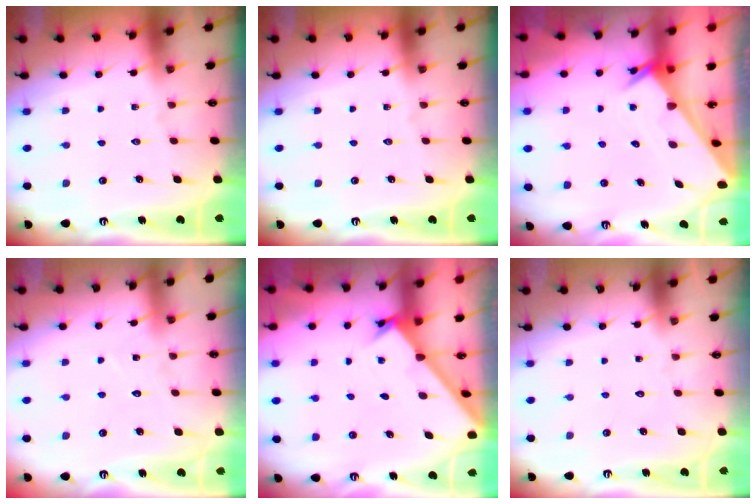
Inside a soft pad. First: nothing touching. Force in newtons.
{"total": 0.0}
{"total": 3.3, "press": 3.2, "slide": 0.3}
{"total": 7.7, "press": 7.7, "slide": 0.6}
{"total": 1.7, "press": 1.7, "slide": 0.2}
{"total": 1.5, "press": 1.5, "slide": 0.0}